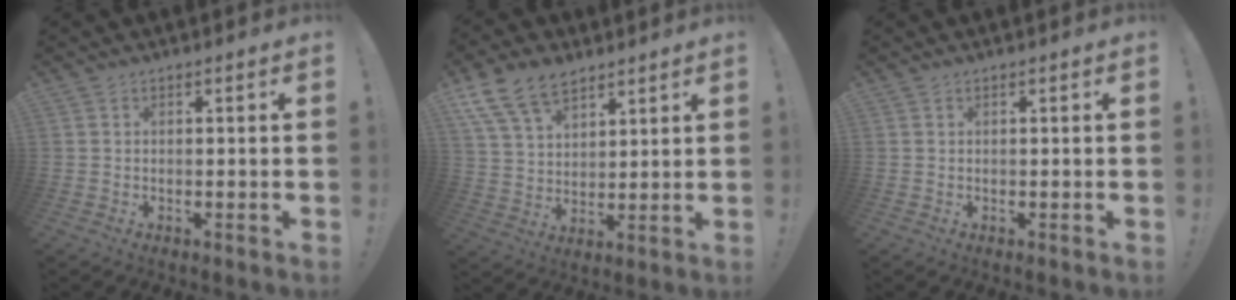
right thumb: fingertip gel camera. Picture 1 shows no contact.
{"total": 12.7, "force": [8.5, 7.3, 6.0], "torque": [-0.113, -0.039, 0.164]}
{"total": 0.0}